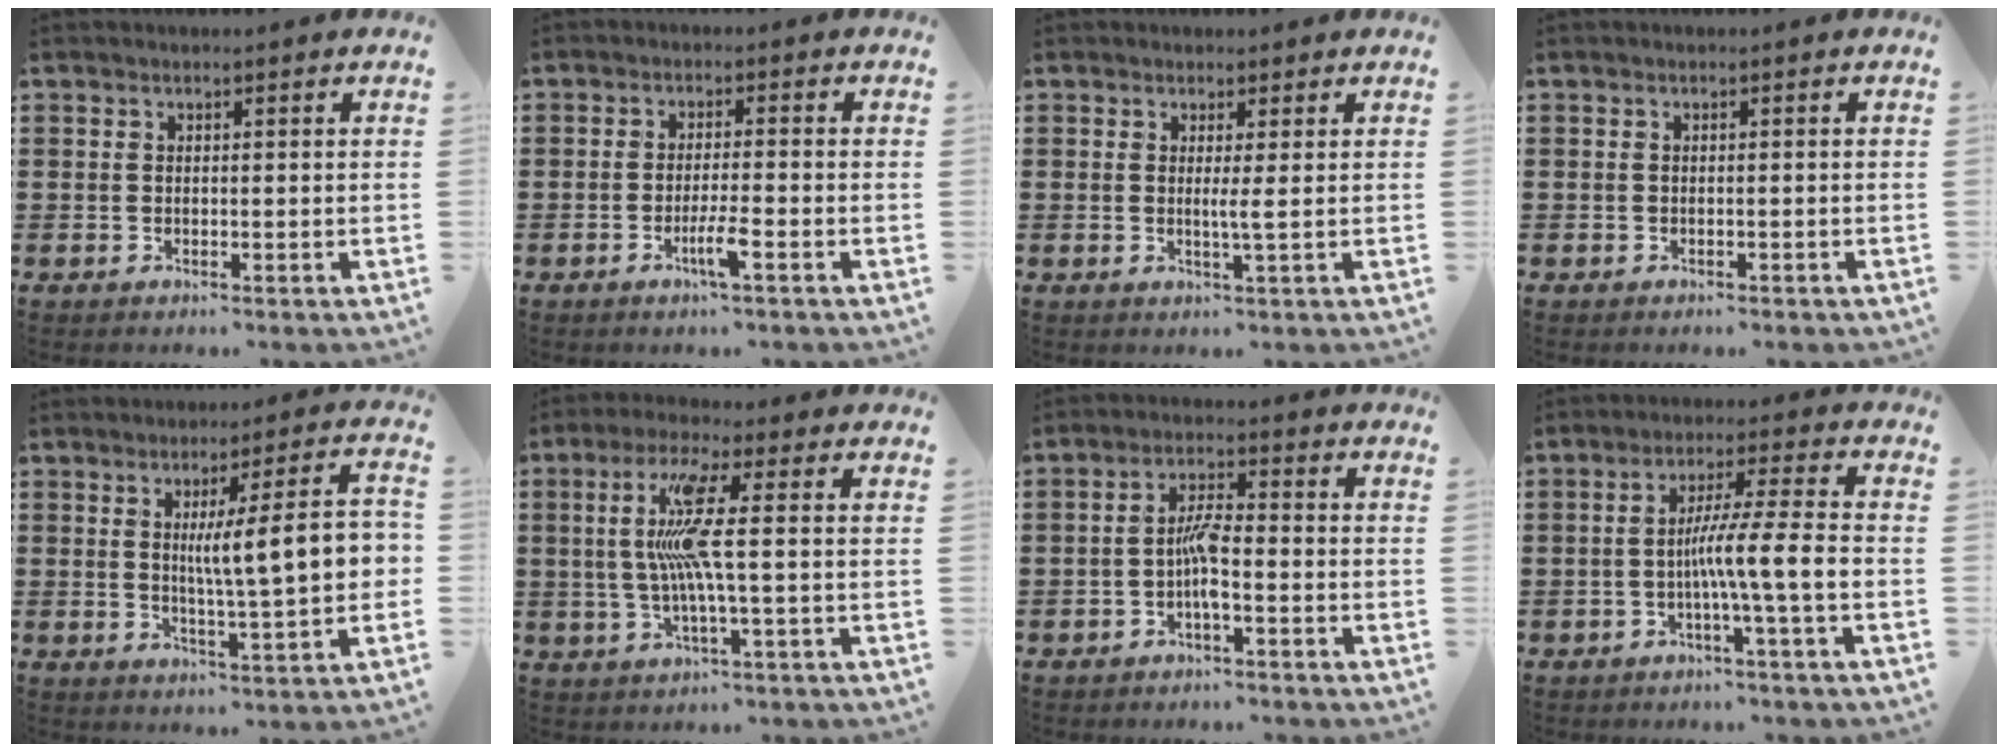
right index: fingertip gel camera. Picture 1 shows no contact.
{"total": 3.7, "force": [-1.8, 0.1, 3.2], "torque": [-0.061, -0.009, -0.034]}
{"total": 2.0, "force": [0.3, -0.4, 1.9], "torque": [-0.038, -0.008, 0.002]}
{"total": 0.5, "force": [-0.5, 0.2, 0.2], "torque": [-0.006, -0.002, -0.009]}
{"total": 10.6, "force": [1.2, 1.3, 10.5], "torque": [-0.172, -0.002, 0.014]}
{"total": 9.1, "force": [0.6, 0.2, 9.1], "torque": [-0.198, -0.015, -0.004]}
{"total": 4.5, "force": [-1.4, 1.0, 4.2], "torque": [-0.090, 0.000, -0.031]}
{"total": 7.9, "force": [-2.0, -0.4, 7.6], "torque": [-0.132, -0.004, -0.039]}